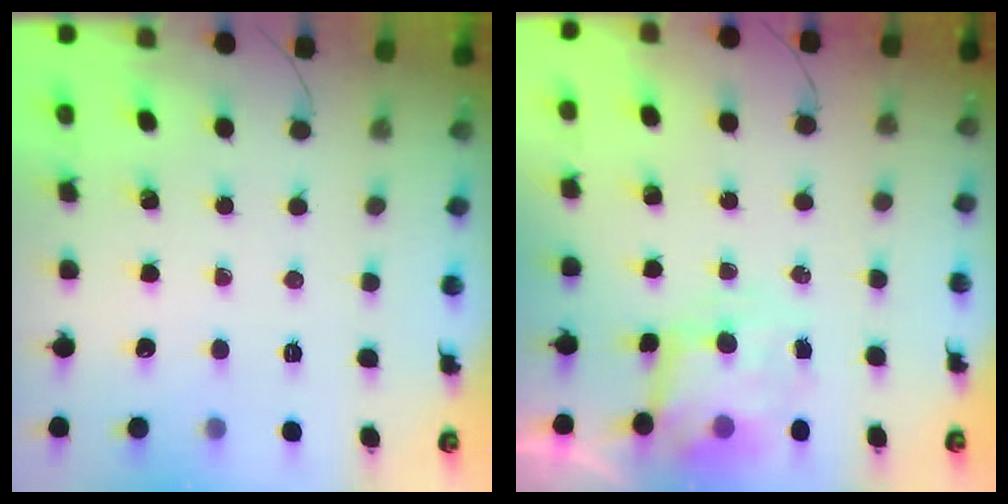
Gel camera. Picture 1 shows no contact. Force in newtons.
{"total": 6.5, "press": 6.4, "slide": 1.2}